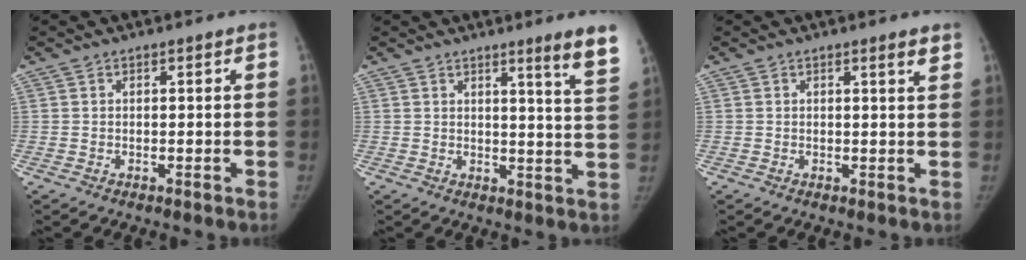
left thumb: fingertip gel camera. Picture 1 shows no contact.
{"total": 7.6, "force": [5.1, -0.6, 5.5], "torque": [-0.066, -0.041, 0.059]}
{"total": 2.0, "force": [1.4, 0.2, 1.5], "torque": [-0.018, -0.009, 0.018]}